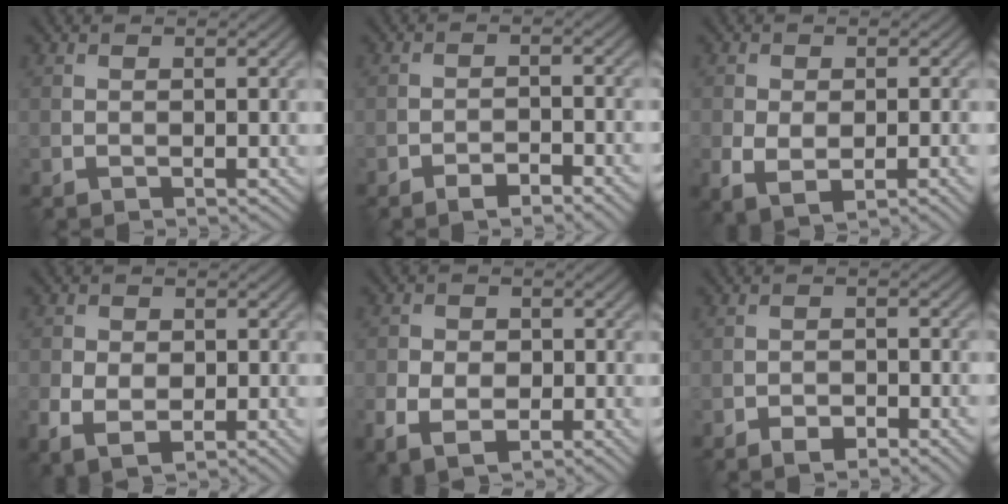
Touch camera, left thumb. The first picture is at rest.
{"total": 3.6, "force": [-2.5, 1.2, 2.4], "torque": [-0.036, 0.004, -0.041]}
{"total": 6.0, "force": [-1.6, 3.4, 4.6], "torque": [-0.085, -0.025, -0.021]}
{"total": 6.7, "force": [-2.0, 4.5, 4.5], "torque": [-0.072, -0.020, -0.027]}
{"total": 7.0, "force": [-2.6, 4.8, 4.3], "torque": [-0.069, -0.019, -0.046]}
{"total": 4.4, "force": [-2.7, 2.0, 2.9], "torque": [-0.042, 0.005, -0.040]}